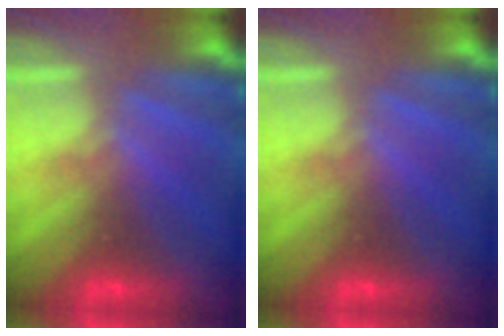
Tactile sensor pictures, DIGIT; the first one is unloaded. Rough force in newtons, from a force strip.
{"total": 0.0}